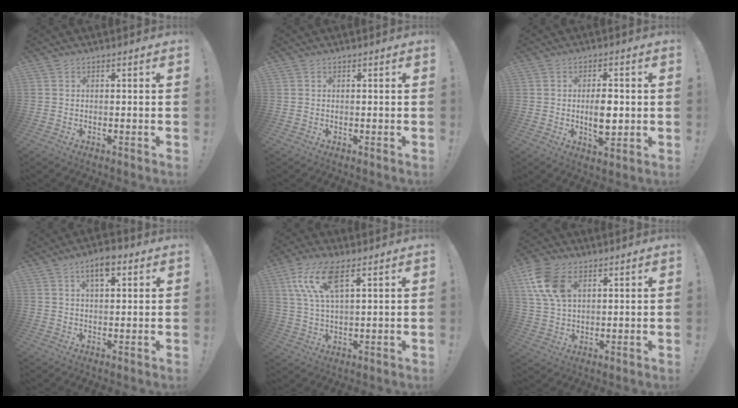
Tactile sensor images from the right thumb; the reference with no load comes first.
{"total": 0.0}
{"total": 7.3, "force": [-0.4, 3.8, 6.2], "torque": [-0.092, -0.005, -0.010]}
{"total": 5.9, "force": [2.8, 2.7, 4.4], "torque": [-0.063, -0.003, 0.046]}
{"total": 12.4, "force": [5.8, 4.4, 10.0], "torque": [-0.202, -0.012, 0.105]}
{"total": 12.6, "force": [5.0, 8.1, 8.2], "torque": [-0.168, -0.003, 0.097]}